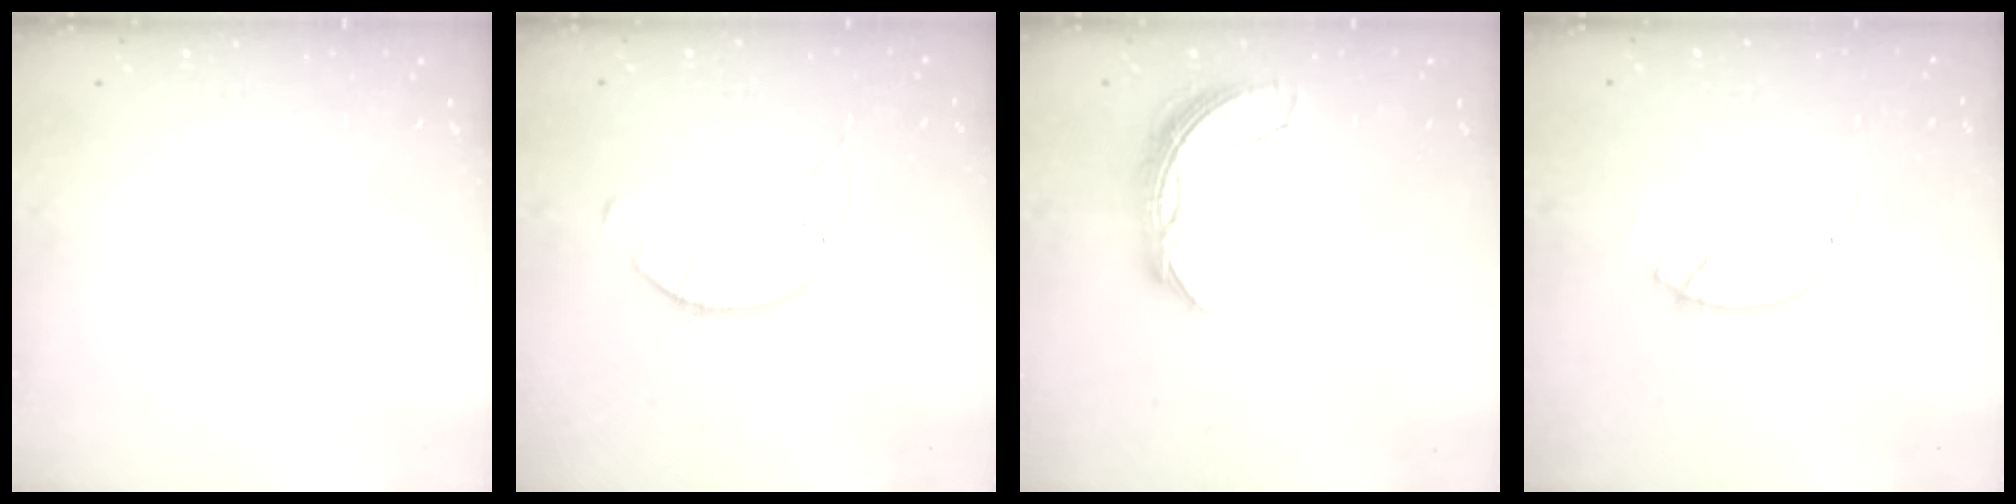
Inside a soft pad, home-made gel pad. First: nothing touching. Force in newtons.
{"total": 3.5, "press": 3.5, "slide": 0.5}
{"total": 7.2, "press": 7.2, "slide": 0.5}
{"total": 2.0, "press": 2.0, "slide": 0.2}